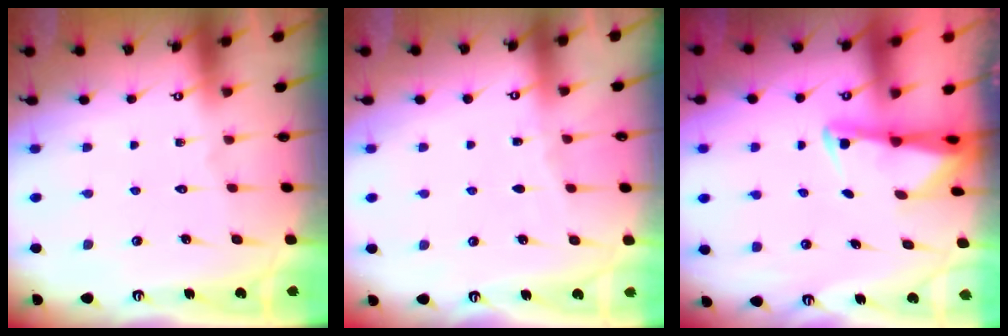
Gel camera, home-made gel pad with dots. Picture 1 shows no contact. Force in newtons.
{"total": 2.7, "press": 2.7, "slide": 0.4}
{"total": 2.4, "press": 2.3, "slide": 0.4}